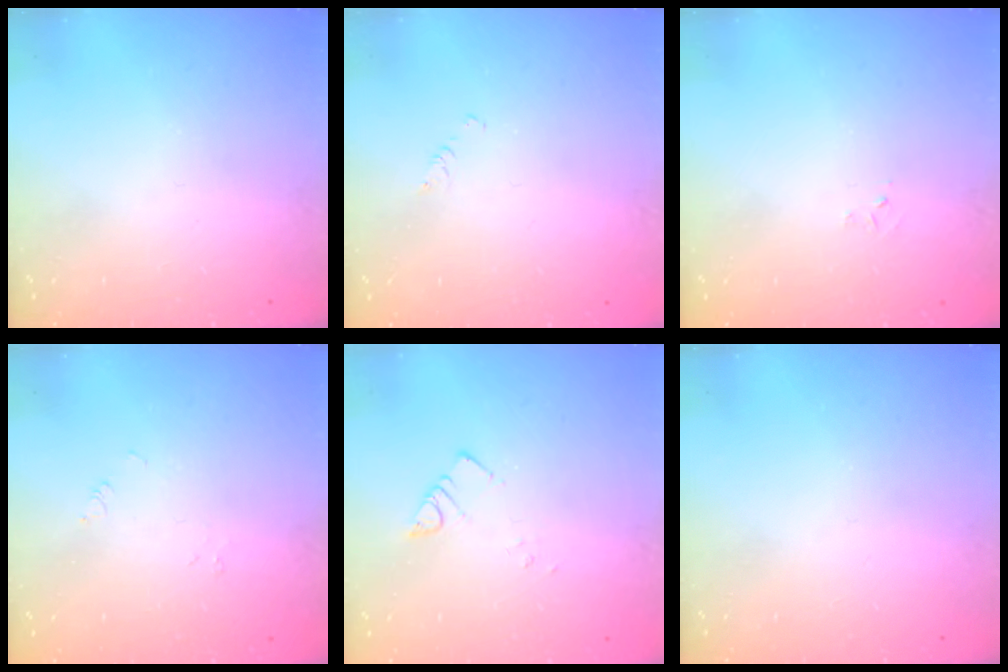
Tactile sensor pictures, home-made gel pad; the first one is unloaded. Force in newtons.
{"total": 1.2, "press": 1.2, "slide": 0.2}
{"total": 2.6, "press": 2.6, "slide": 0.4}
{"total": 0.0}
{"total": 2.5, "press": 2.5, "slide": 0.3}
{"total": 0.0}